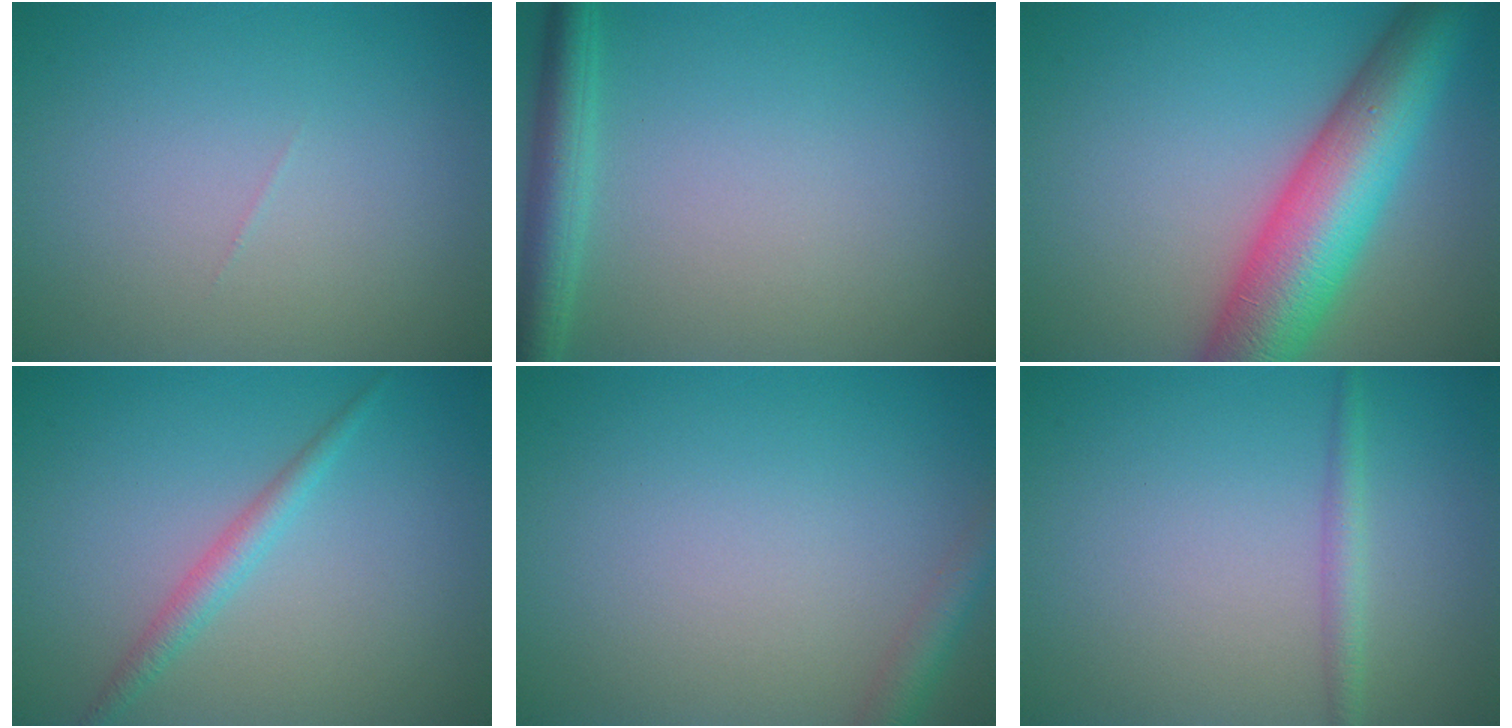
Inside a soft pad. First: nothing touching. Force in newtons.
{"total": 3.2, "press": 3.2, "slide": 0.2}
{"total": 10.8, "press": 10.8, "slide": 0.3}
{"total": 1.9, "press": 1.9, "slide": 0.0}
{"total": 2.1, "press": 2.1, "slide": 0.1}
{"total": 1.6, "press": 1.6, "slide": 0.1}